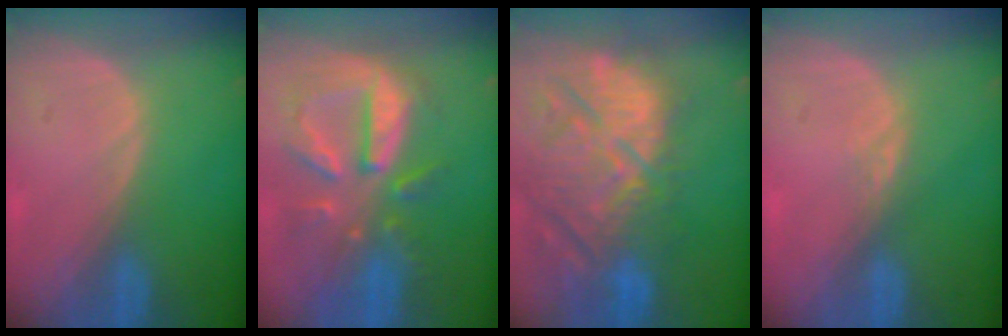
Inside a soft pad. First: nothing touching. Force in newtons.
{"total": 10.7, "press": 9.4, "slide": 5.1}
{"total": 14.9, "press": 12.9, "slide": 7.4}
{"total": 1.5, "press": 1.3, "slide": 0.8}